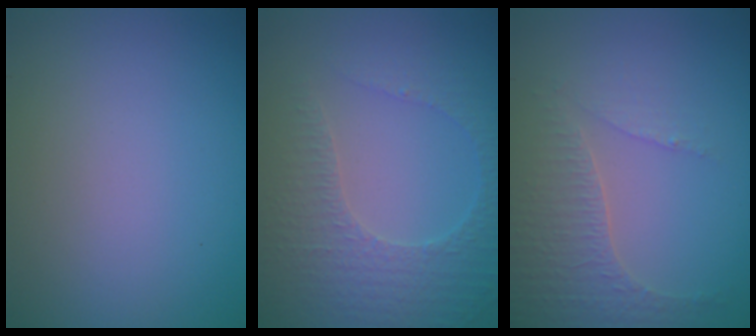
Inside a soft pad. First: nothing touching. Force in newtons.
{"total": 4.6, "press": 3.2, "slide": 3.3}
{"total": 4.2, "press": 3.0, "slide": 2.9}